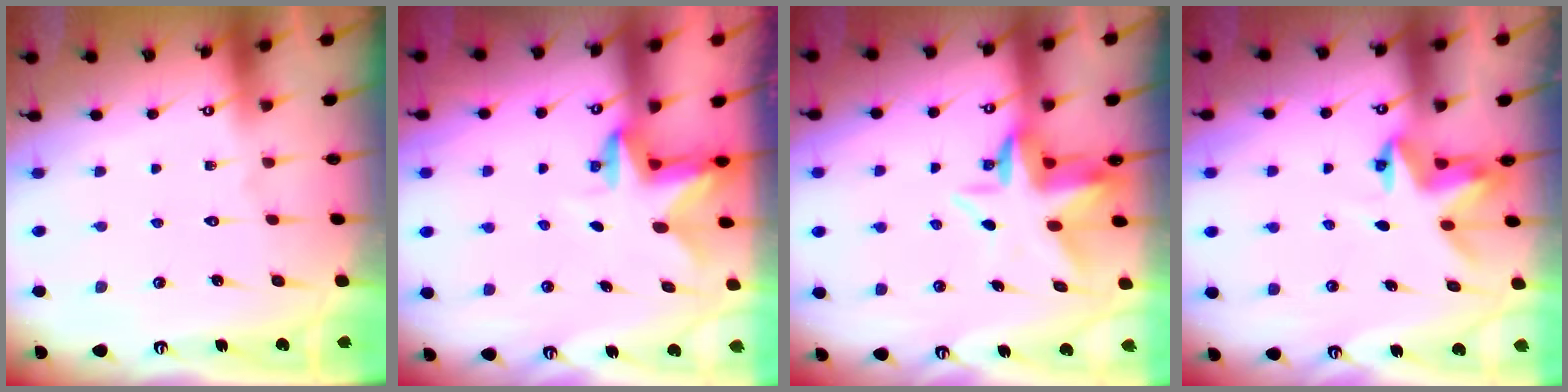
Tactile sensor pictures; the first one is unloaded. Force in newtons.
{"total": 2.6, "press": 2.5, "slide": 0.5}
{"total": 6.0, "press": 5.9, "slide": 1.0}
{"total": 4.0, "press": 3.9, "slide": 0.5}